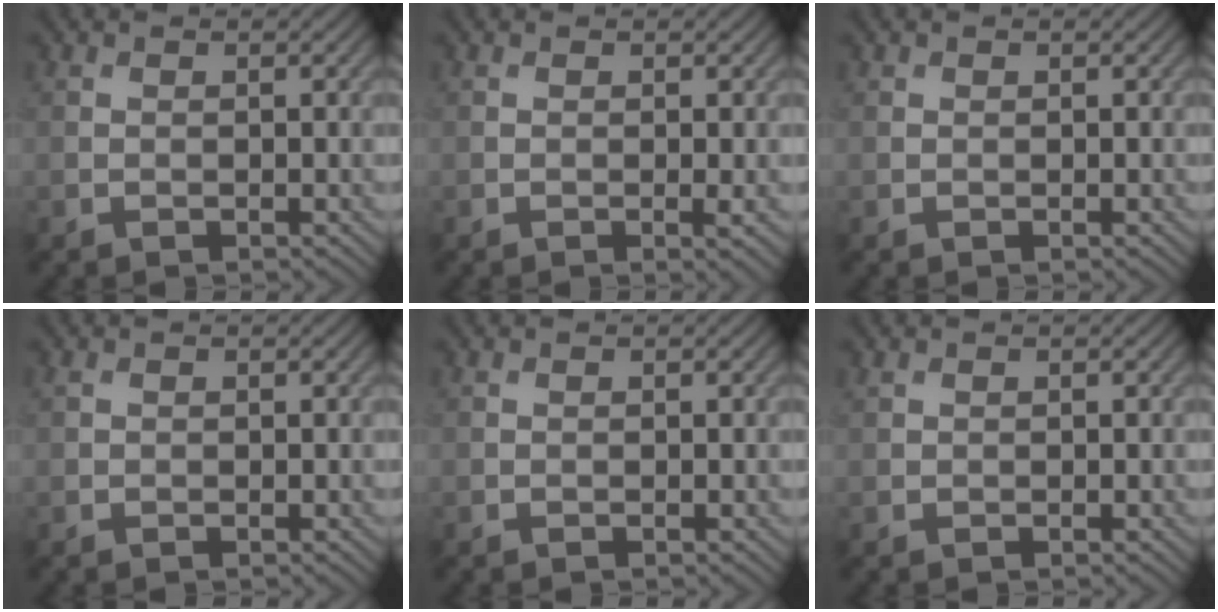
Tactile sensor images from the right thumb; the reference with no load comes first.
{"total": 0.8, "force": [-0.1, 0.1, 0.8], "torque": [-0.015, -0.004, -0.003]}
{"total": 0.0}
{"total": 0.8, "force": [0.3, 0.7, 0.4], "torque": [-0.010, 0.003, 0.005]}
{"total": 0.0}
{"total": 0.5, "force": [0.4, 0.3, 0.1], "torque": [-0.004, 0.002, 0.011]}